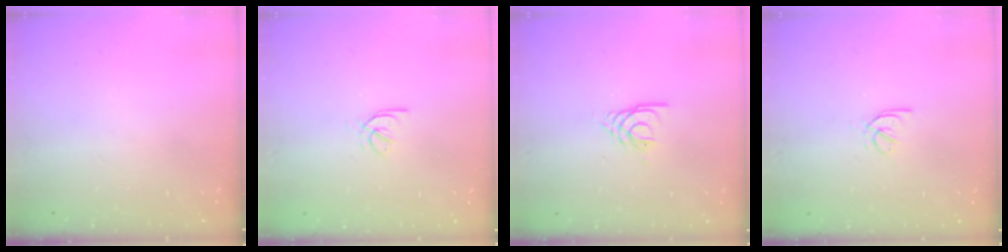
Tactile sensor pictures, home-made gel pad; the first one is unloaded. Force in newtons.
{"total": 2.9, "press": 2.8, "slide": 0.8}
{"total": 2.5, "press": 2.4, "slide": 0.4}
{"total": 2.9, "press": 2.8, "slide": 0.8}